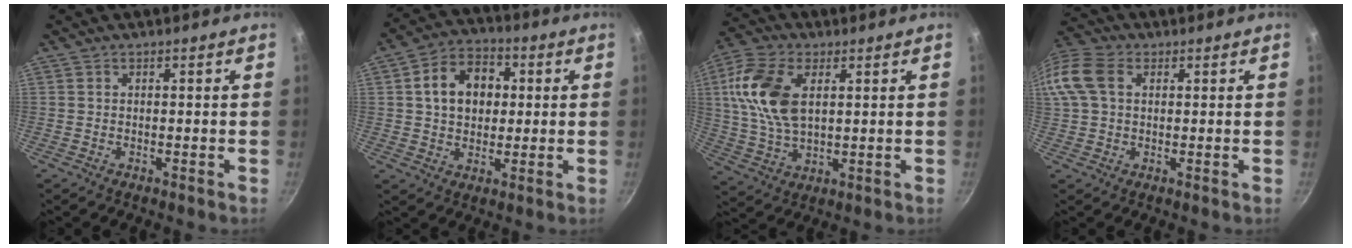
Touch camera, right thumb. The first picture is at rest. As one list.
[{"total": 11.4, "force": [2.0, 8.6, 7.2], "torque": [-0.086, 0.017, 0.023]}, {"total": 14.1, "force": [3.5, 8.2, 11.0], "torque": [-0.210, -0.003, 0.065]}, {"total": 12.5, "force": [3.1, 8.9, 8.2], "torque": [-0.185, 0.031, 0.048]}]